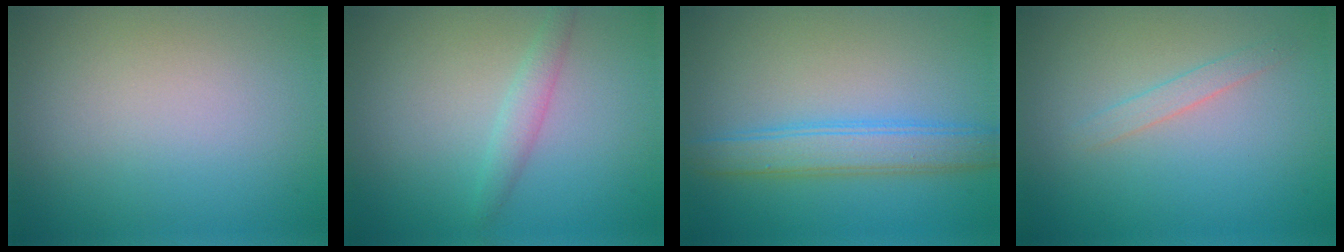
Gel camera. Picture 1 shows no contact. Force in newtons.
{"total": 1.7, "press": 1.7, "slide": 0.1}
{"total": 3.8, "press": 3.8, "slide": 0.1}
{"total": 1.2, "press": 1.2, "slide": 0.1}